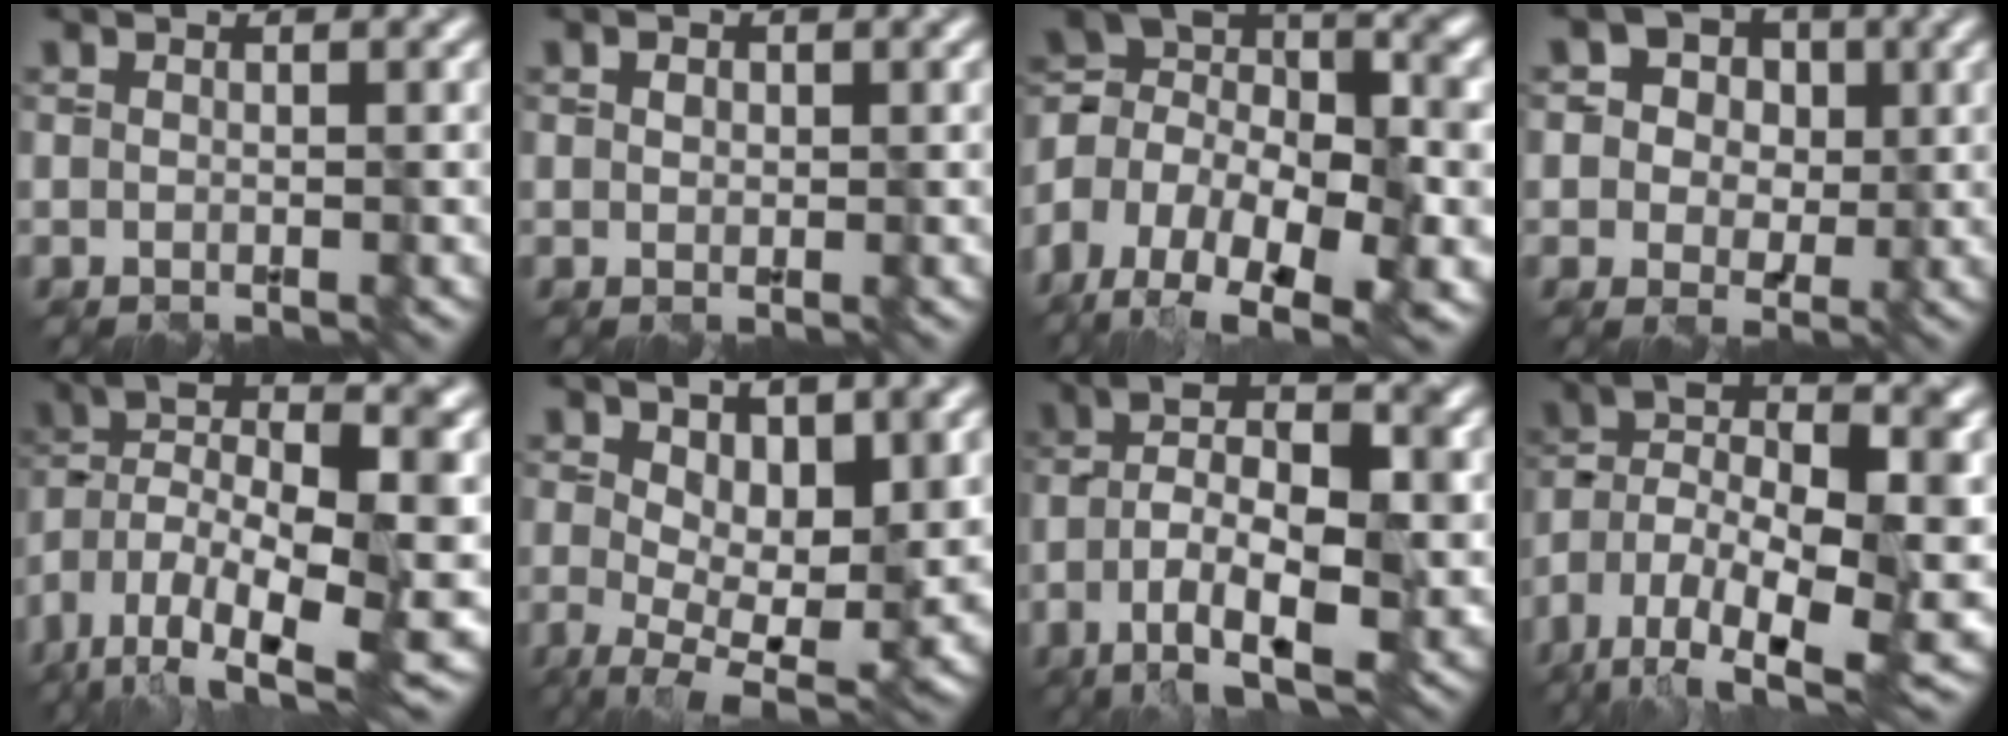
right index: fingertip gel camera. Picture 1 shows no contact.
{"total": 0.9, "force": [0.3, 0.8, 0.3], "torque": [-0.003, 0.001, 0.004]}
{"total": 11.5, "force": [-4.5, 6.9, 8.0], "torque": [-0.167, 0.012, -0.088]}
{"total": 6.3, "force": [2.3, 5.2, 2.6], "torque": [-0.036, 0.019, 0.019]}
{"total": 13.6, "force": [-5.2, 6.0, 11.1], "torque": [-0.223, 0.006, -0.090]}
{"total": 9.3, "force": [-0.3, 4.6, 8.1], "torque": [-0.133, -0.016, -0.004]}
{"total": 9.7, "force": [-3.4, 3.9, 8.2], "torque": [-0.141, 0.007, -0.062]}
{"total": 13.1, "force": [-6.0, 6.0, 9.9], "torque": [-0.200, 0.005, -0.109]}